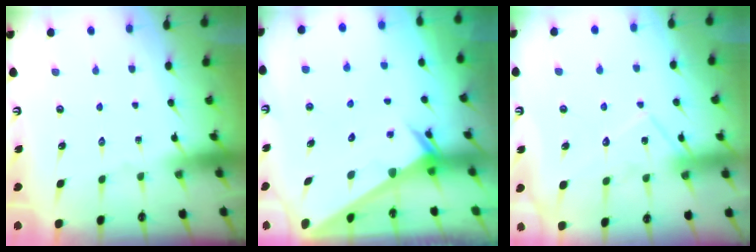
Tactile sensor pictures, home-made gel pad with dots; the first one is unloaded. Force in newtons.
{"total": 2.6, "press": 2.6, "slide": 0.1}
{"total": 12.4, "press": 12.4, "slide": 1.0}